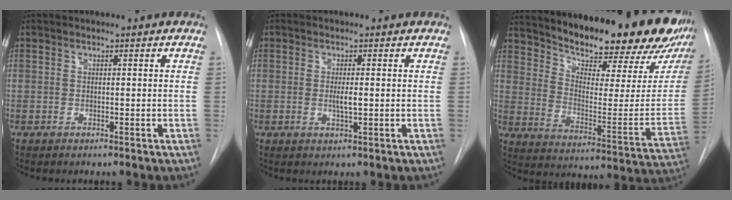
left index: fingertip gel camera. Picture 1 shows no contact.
{"total": 2.2, "force": [-0.4, 0.3, 2.1], "torque": [-0.040, -0.006, -0.009]}
{"total": 27.3, "force": [22.6, 6.0, 14.0], "torque": [-0.225, -0.074, 0.292]}